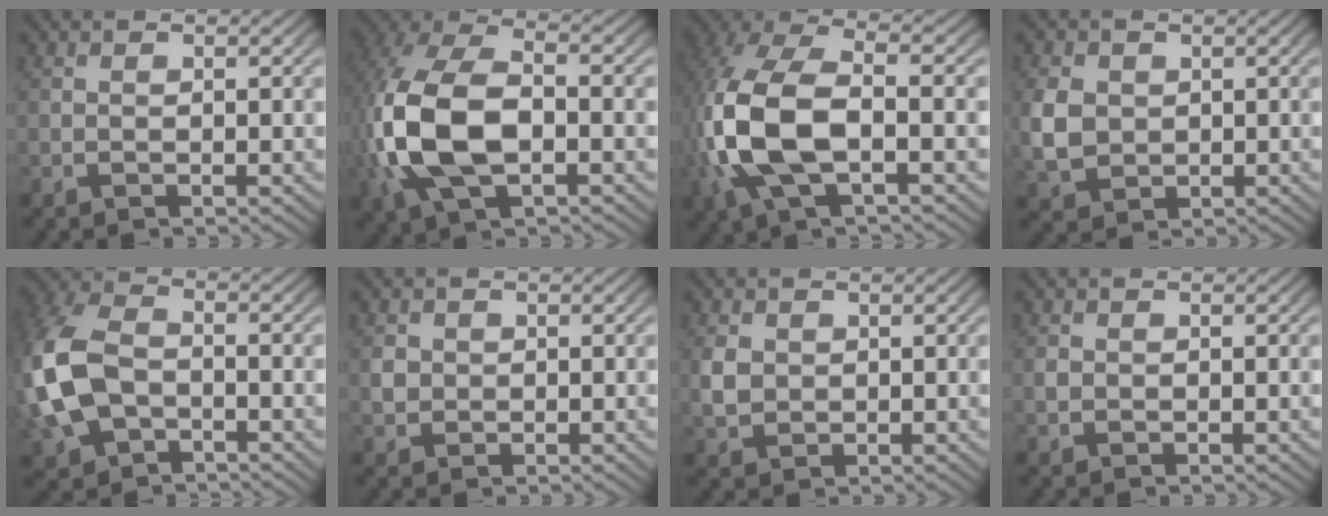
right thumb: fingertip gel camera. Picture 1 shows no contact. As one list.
[{"total": 13.7, "force": [-1.0, 8.8, 10.4], "torque": [-0.284, -0.049, 0.009]}, {"total": 12.6, "force": [-0.9, 7.4, 10.1], "torque": [-0.278, -0.043, 0.007]}, {"total": 4.4, "force": [0.2, 3.7, 2.3], "torque": [-0.067, -0.016, 0.020]}, {"total": 9.4, "force": [-1.4, 7.3, 5.7], "torque": [-0.185, -0.037, -0.003]}, {"total": 1.8, "force": [0.2, 1.7, 0.6], "torque": [-0.018, -0.005, 0.008]}, {"total": 2.5, "force": [0.4, 2.1, 1.2], "torque": [-0.031, -0.006, 0.018]}, {"total": 0.7, "force": [0.0, 0.6, 0.2], "torque": [-0.007, -0.003, 0.002]}]